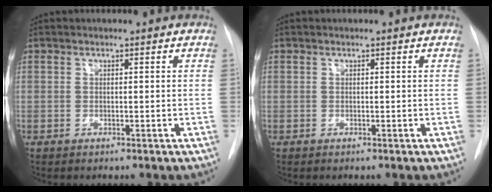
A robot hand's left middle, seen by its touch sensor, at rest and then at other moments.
{"total": 0.0}